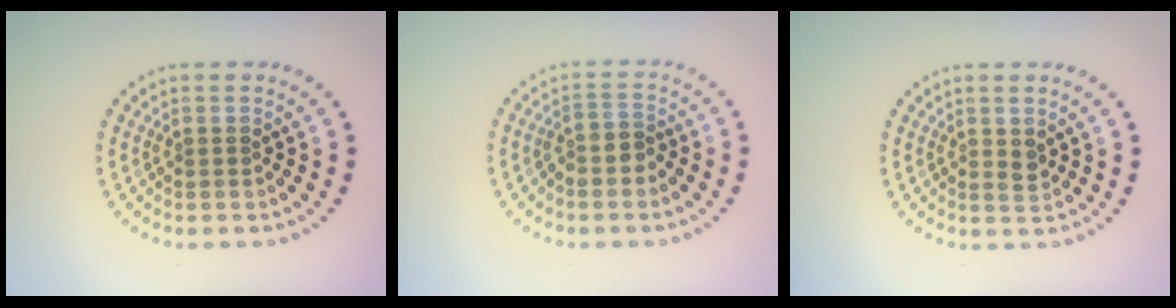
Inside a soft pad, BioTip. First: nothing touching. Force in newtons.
{"total": 2.2, "press": 1.9, "slide": 1.2}
{"total": 1.0, "press": 1.0, "slide": 0.3}